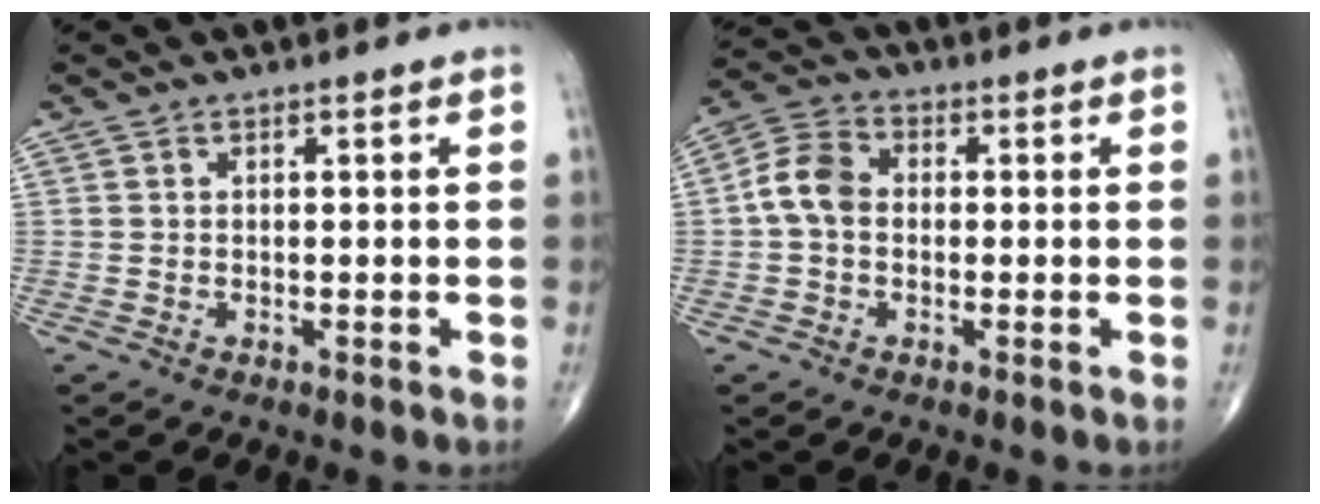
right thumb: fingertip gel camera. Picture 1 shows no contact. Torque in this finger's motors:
{"motor_torque": [0.05, 0.06, 0.04, -0.10, 0.06]}